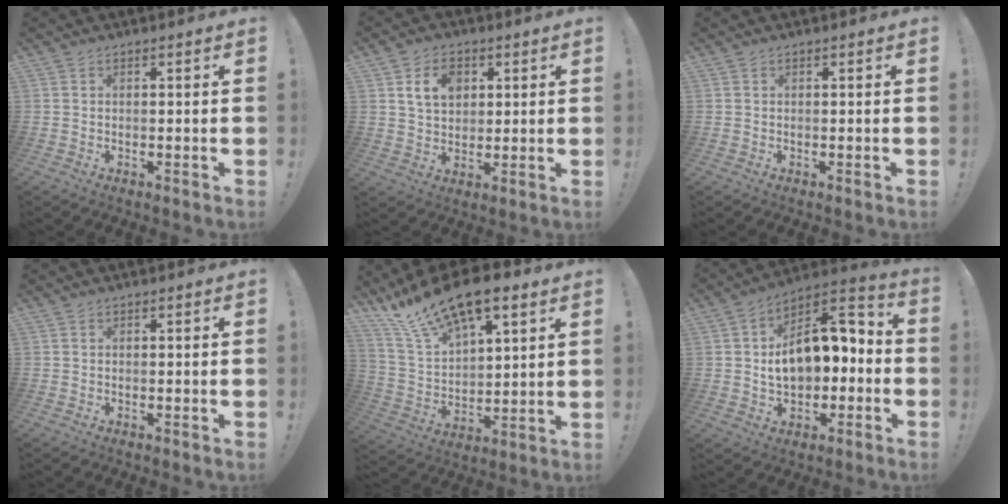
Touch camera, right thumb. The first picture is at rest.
{"total": 8.8, "force": [3.2, 6.5, 4.9], "torque": [-0.074, -0.001, 0.060]}
{"total": 0.0}
{"total": 0.0}
{"total": 17.4, "force": [12.8, 7.0, 9.6], "torque": [-0.188, -0.085, 0.230]}
{"total": 15.6, "force": [2.1, 10.2, 11.6], "torque": [-0.156, -0.007, 0.045]}